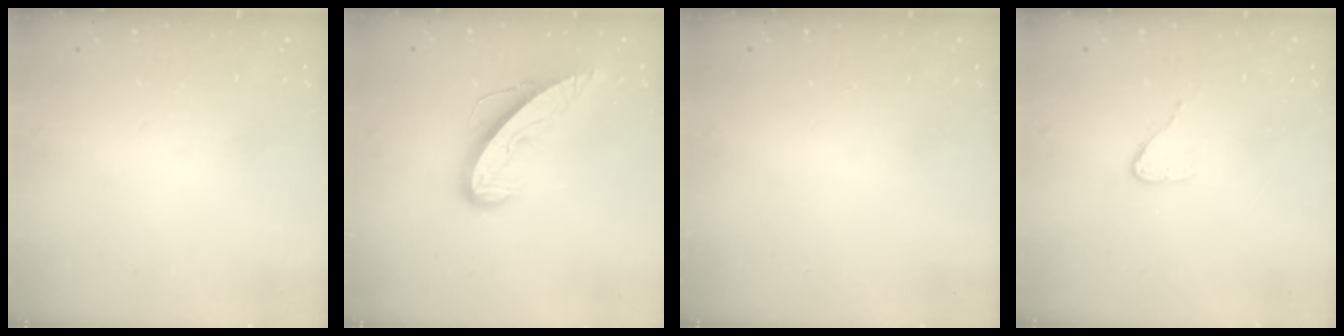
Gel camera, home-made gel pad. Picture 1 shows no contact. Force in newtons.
{"total": 9.3, "press": 9.3, "slide": 0.9}
{"total": 0.0}
{"total": 4.2, "press": 4.2, "slide": 0.4}